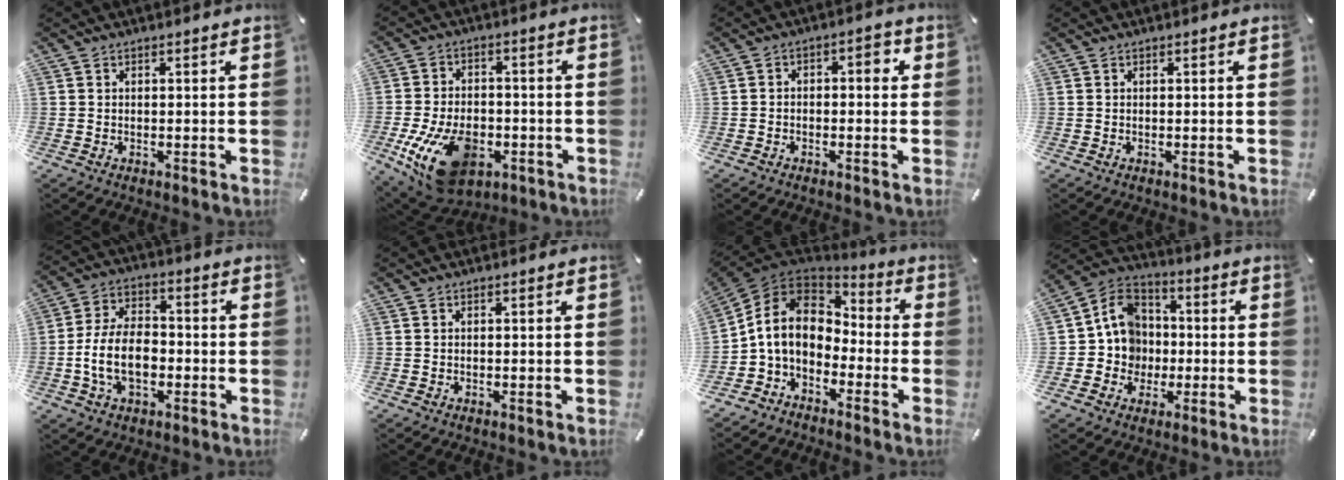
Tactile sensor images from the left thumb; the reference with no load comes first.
{"total": 16.6, "force": [-5.8, 10.2, 11.7], "torque": [-0.227, 0.024, -0.091]}
{"total": 3.4, "force": [-1.3, 1.8, 2.5], "torque": [-0.047, 0.018, -0.027]}
{"total": 0.0}
{"total": 12.1, "force": [-3.1, 7.7, 8.8], "torque": [-0.190, 0.011, -0.054]}
{"total": 0.0}
{"total": 10.3, "force": [-0.9, 8.2, 6.1], "torque": [-0.154, 0.010, -0.019]}
{"total": 10.5, "force": [-1.5, 10.2, 2.3], "torque": [-0.058, 0.011, -0.025]}